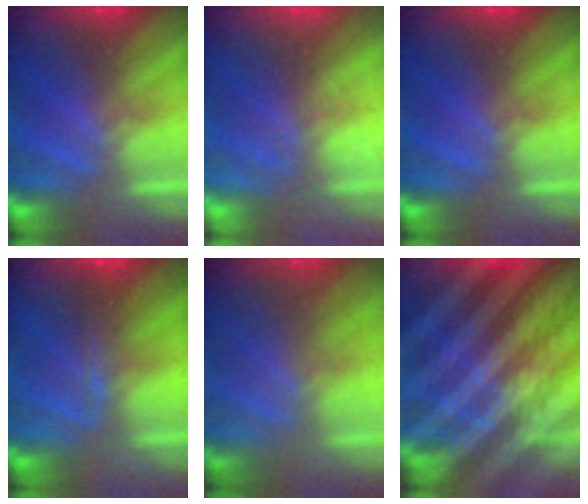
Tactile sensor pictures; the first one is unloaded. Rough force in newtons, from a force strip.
{"total": 2.6}
{"total": 0.0}
{"total": 1.8}
{"total": 1.7}
{"total": 6.6}